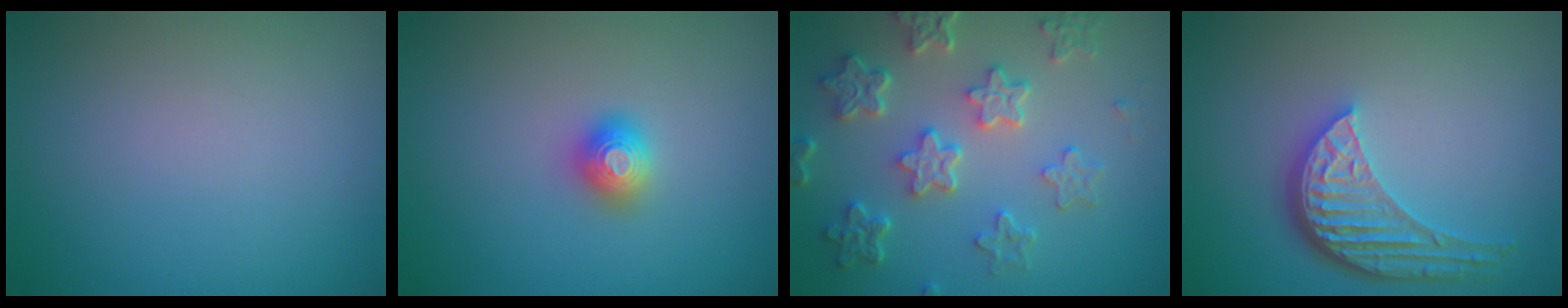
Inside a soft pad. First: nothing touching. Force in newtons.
{"total": 2.0, "press": 2.0, "slide": 0.2}
{"total": 6.0, "press": 4.7, "slide": 3.8}
{"total": 5.4, "press": 3.9, "slide": 3.6}